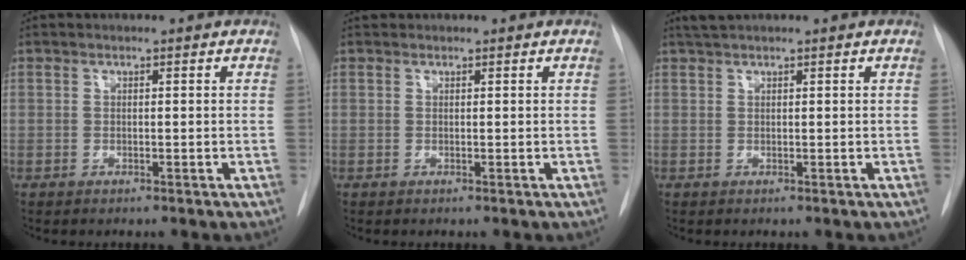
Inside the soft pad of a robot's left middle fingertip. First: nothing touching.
{"total": 0.5, "force": [0.5, 0.2, -0.1], "torque": [-0.007, 0.012, 0.011]}
{"total": 1.7, "force": [1.5, -0.1, 0.8], "torque": [-0.019, 0.015, 0.031]}